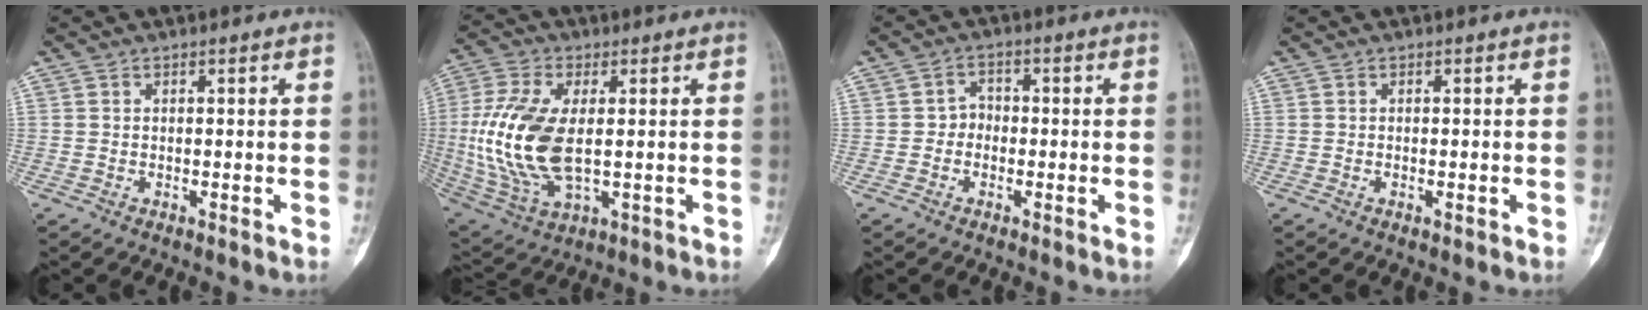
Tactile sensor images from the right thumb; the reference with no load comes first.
{"total": 16.8, "force": [-0.2, 8.4, 14.5], "torque": [-0.324, -0.007, 0.007]}
{"total": 2.9, "force": [-0.7, 2.5, 1.3], "torque": [-0.001, 0.013, -0.021]}
{"total": 0.9, "force": [-0.4, 0.3, 0.8], "torque": [-0.009, 0.000, -0.006]}